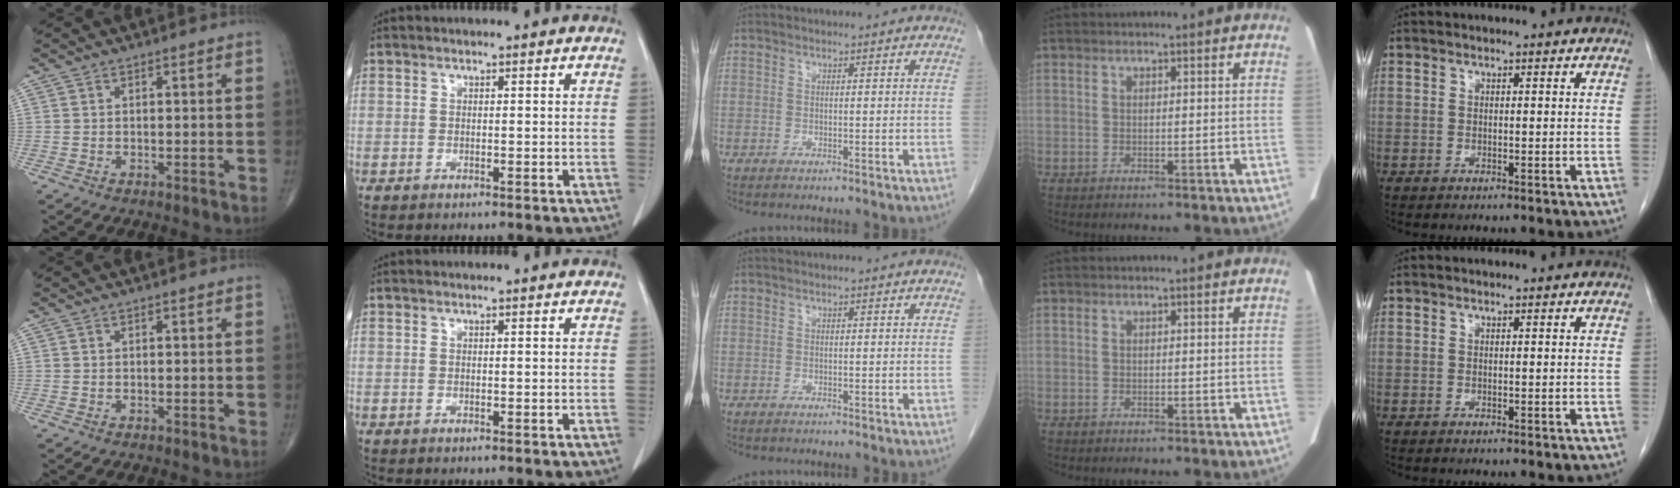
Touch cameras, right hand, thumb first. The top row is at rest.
{}